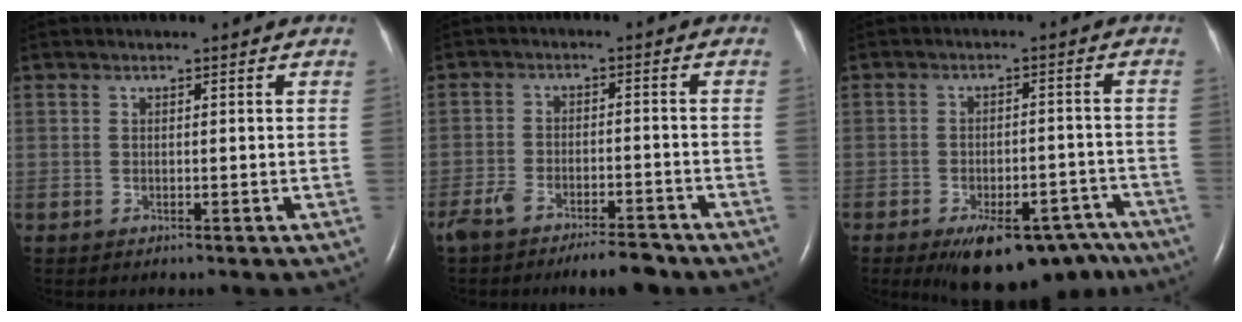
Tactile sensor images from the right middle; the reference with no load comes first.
{"total": 7.8, "force": [-6.5, 2.0, 3.9], "torque": [-0.069, 0.000, -0.108]}
{"total": 14.7, "force": [-10.9, 6.1, 7.7], "torque": [-0.088, 0.011, -0.145]}